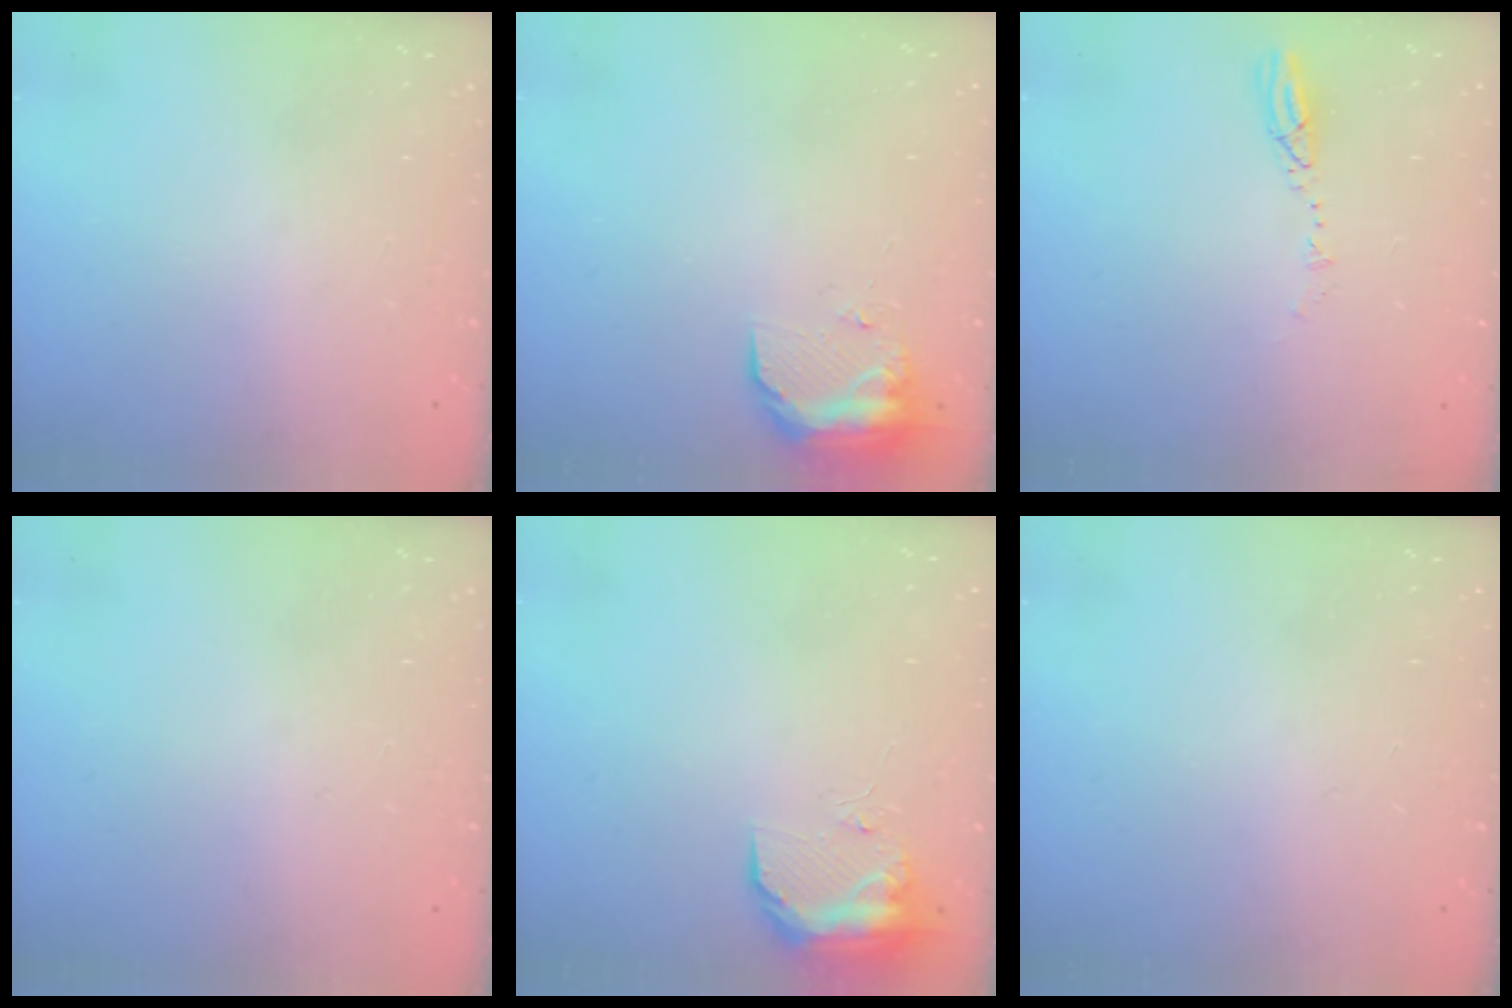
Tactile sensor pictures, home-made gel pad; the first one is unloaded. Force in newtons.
{"total": 9.9, "press": 9.4, "slide": 3.1}
{"total": 5.2, "press": 5.2, "slide": 0.4}
{"total": 0.0}
{"total": 17.0, "press": 11.4, "slide": 12.7}
{"total": 0.0}